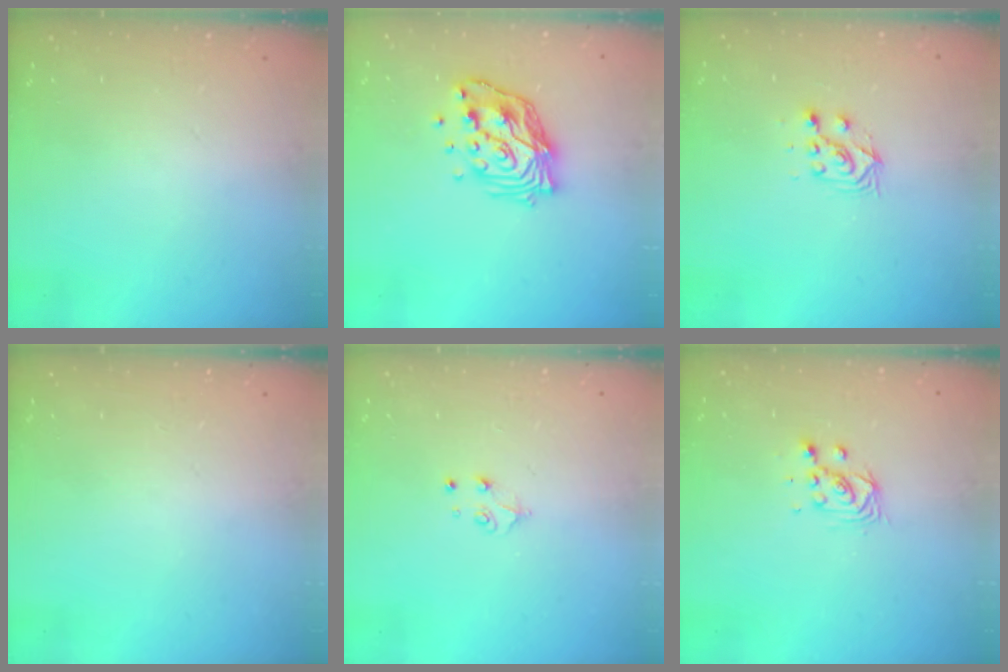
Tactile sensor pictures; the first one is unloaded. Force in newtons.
{"total": 14.3, "press": 14.2, "slide": 1.4}
{"total": 7.0, "press": 7.0, "slide": 0.7}
{"total": 0.0}
{"total": 4.5, "press": 4.5, "slide": 0.6}
{"total": 3.6, "press": 3.6, "slide": 0.1}